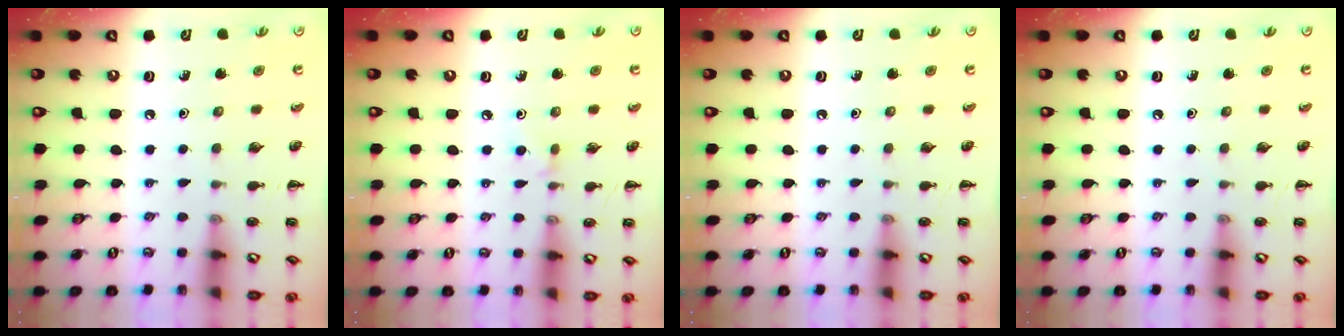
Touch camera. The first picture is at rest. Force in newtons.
{"total": 3.6, "press": 3.4, "slide": 1.3}
{"total": 0.0}
{"total": 0.0}